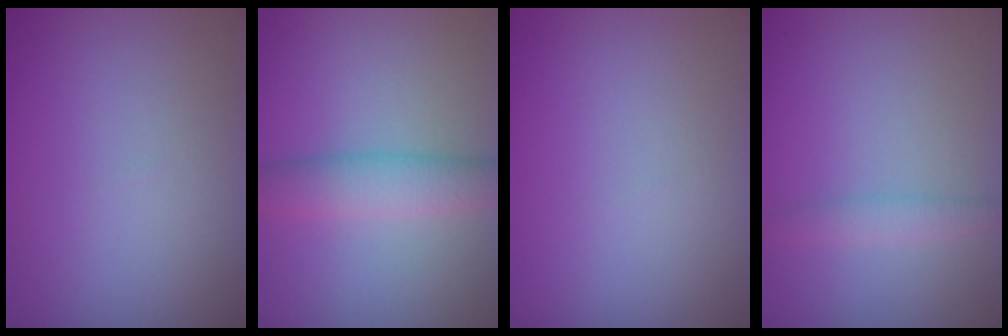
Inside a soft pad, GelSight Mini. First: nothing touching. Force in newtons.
{"total": 3.6, "press": 3.6, "slide": 0.1}
{"total": 0.0}
{"total": 1.5, "press": 1.5, "slide": 0.0}